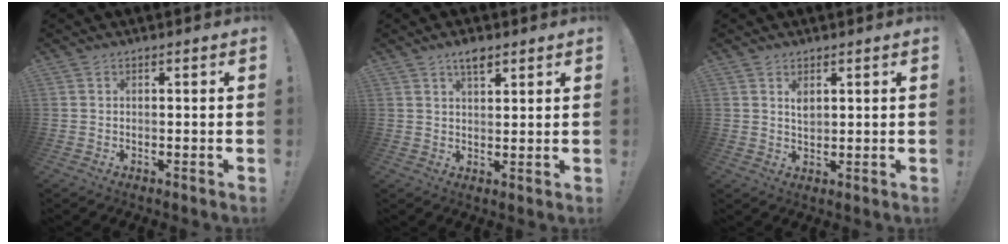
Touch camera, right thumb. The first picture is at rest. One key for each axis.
{"total": 4.5, "fx": 3.1, "fy": 1.6, "fz": 2.8, "tx": -0.040, "ty": -0.014, "tz": 0.051}
{"total": 2.8, "fx": 1.5, "fy": 1.5, "fz": 1.8, "tx": -0.023, "ty": -0.010, "tz": 0.023}